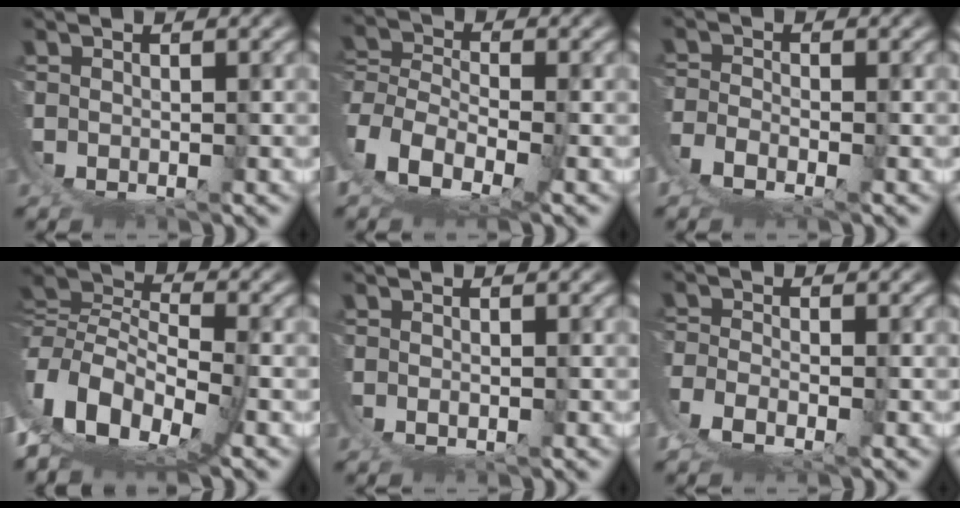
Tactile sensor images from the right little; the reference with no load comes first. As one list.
[{"total": 10.4, "force": [1.4, 8.3, 6.1], "torque": [-0.166, -0.037, 0.021]}, {"total": 6.5, "force": [0.1, 5.5, 3.5], "torque": [-0.108, -0.026, 0.002]}, {"total": 13.6, "force": [1.9, 9.5, 9.6], "torque": [-0.220, -0.042, 0.042]}, {"total": 0.7, "force": [0.4, -0.6, 0.2], "torque": [0.001, 0.001, 0.007]}, {"total": 5.1, "force": [0.1, 4.0, 3.2], "torque": [-0.101, -0.027, 0.009]}]